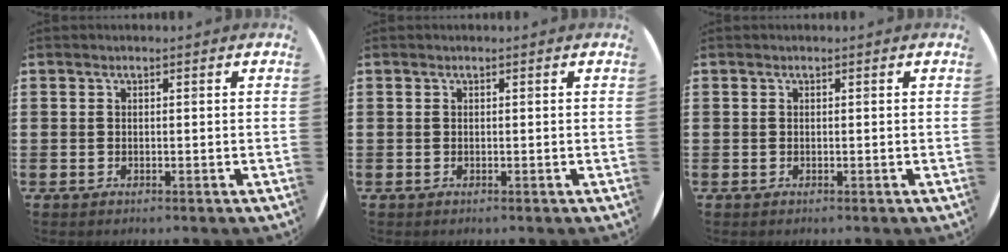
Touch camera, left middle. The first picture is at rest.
{"total": 0.0}
{"total": 0.0}